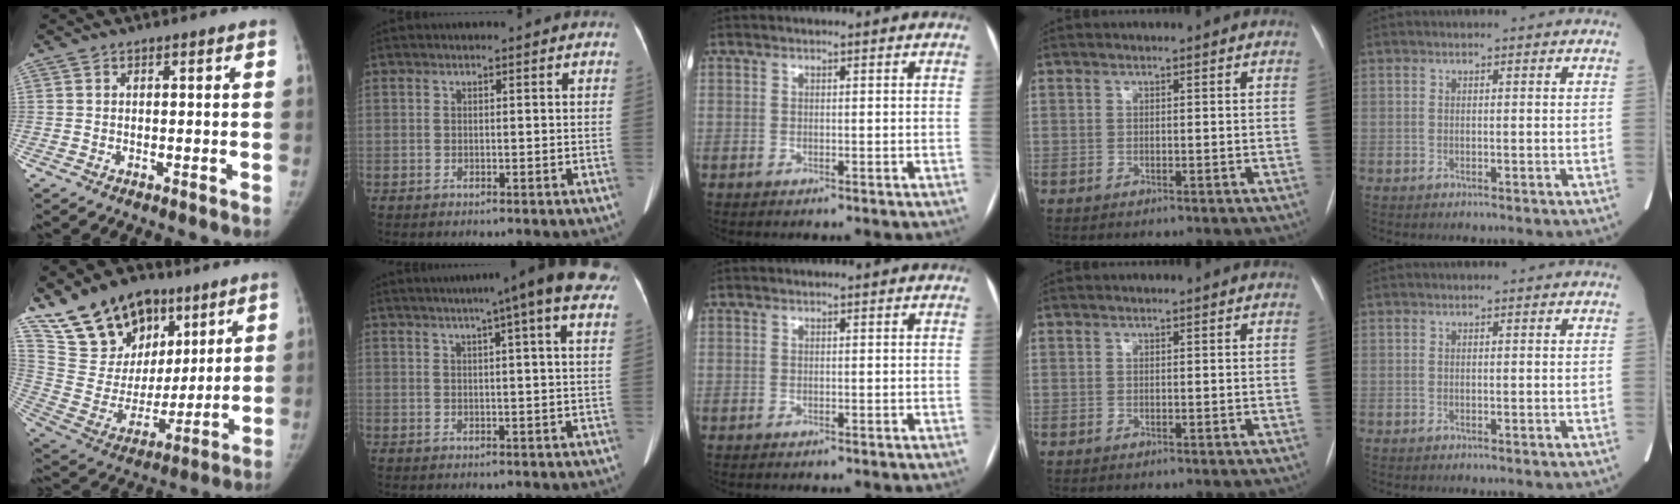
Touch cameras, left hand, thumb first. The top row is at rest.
{"thumb": {"total": 21.3, "force": [13.8, 13.4, 9.2], "torque": [-0.114, -0.048, 0.252]}, "index": {"total": 11.1, "force": [7.5, 0.0, 8.1], "torque": [-0.110, 0.023, 0.076]}}